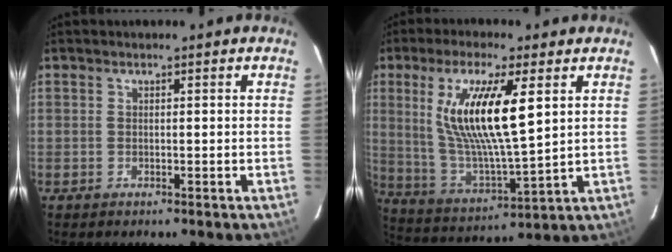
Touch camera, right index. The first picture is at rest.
{"total": 16.6, "force": [5.2, 3.5, 15.3], "torque": [-0.292, -0.008, 0.109]}